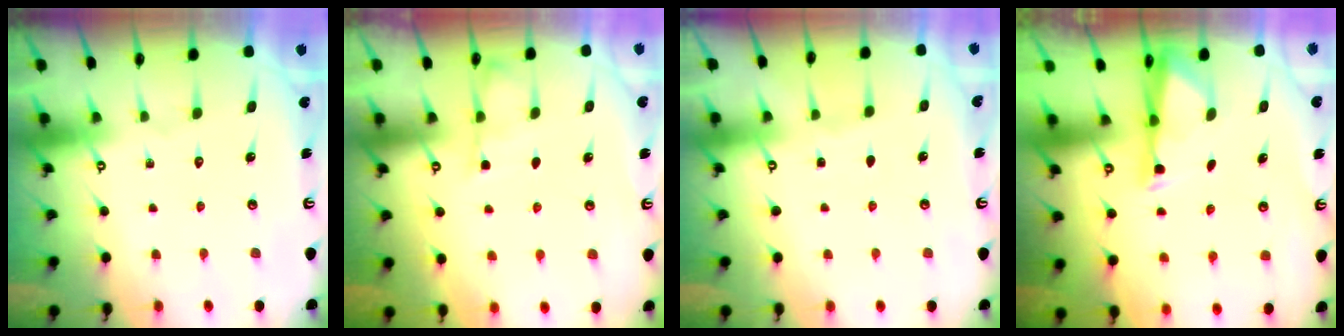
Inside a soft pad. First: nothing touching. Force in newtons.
{"total": 3.1, "press": 3.1, "slide": 0.4}
{"total": 2.5, "press": 2.5, "slide": 0.4}
{"total": 2.8, "press": 2.8, "slide": 0.5}